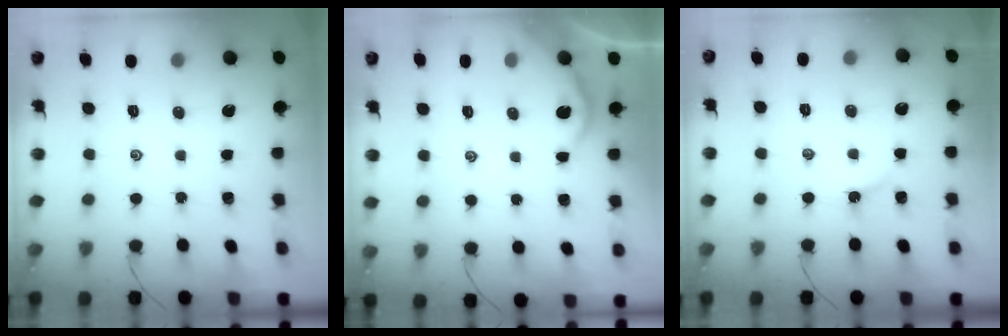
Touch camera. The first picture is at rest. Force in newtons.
{"total": 1.9, "press": 1.8, "slide": 0.4}
{"total": 2.0, "press": 2.0, "slide": 0.3}